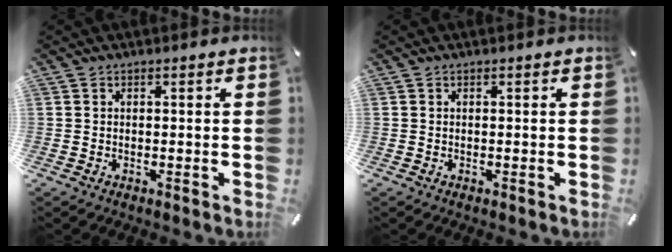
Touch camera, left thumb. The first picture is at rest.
{"total": 0.0}